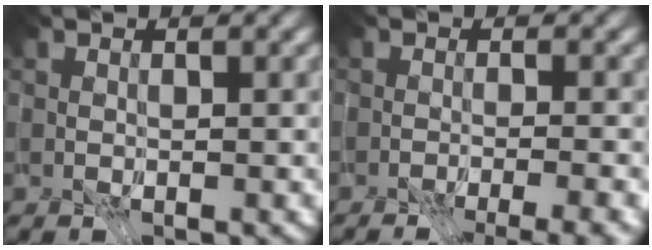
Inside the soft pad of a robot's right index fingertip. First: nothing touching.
{"total": 7.4, "force": [-5.4, 2.2, 4.5], "torque": [-0.048, -0.012, -0.068]}